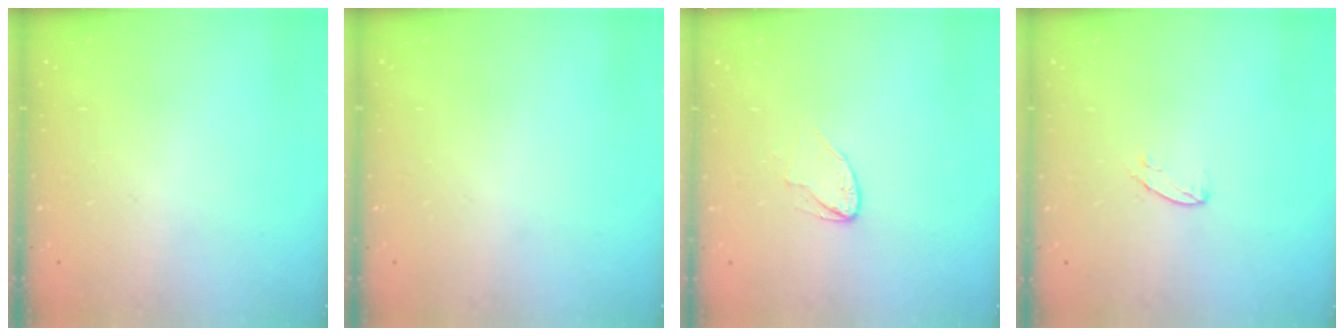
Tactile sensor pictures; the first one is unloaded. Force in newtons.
{"total": 0.0}
{"total": 3.7, "press": 3.7, "slide": 0.3}
{"total": 4.5, "press": 4.5, "slide": 0.4}